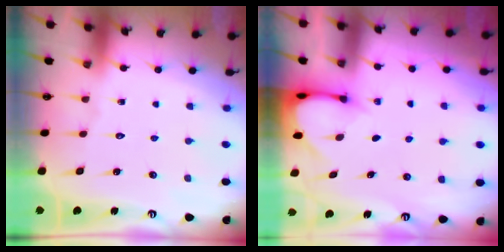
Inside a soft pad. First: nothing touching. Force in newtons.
{"total": 2.9, "press": 2.9, "slide": 0.2}